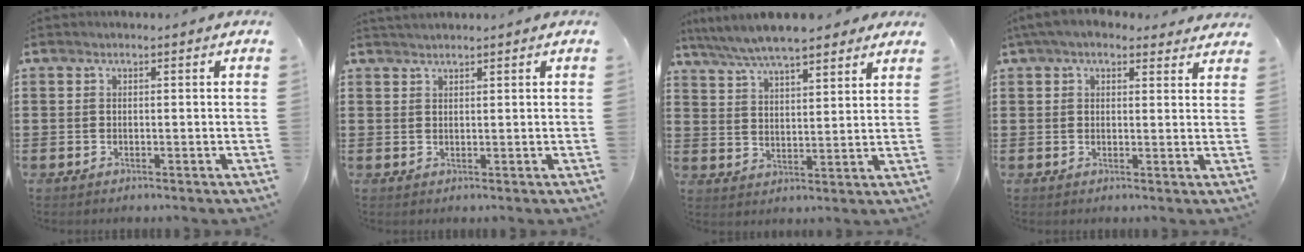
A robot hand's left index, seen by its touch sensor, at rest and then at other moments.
{"total": 1.2, "force": [1.1, 0.1, 0.3], "torque": [-0.006, 0.001, 0.022]}
{"total": 7.1, "force": [6.4, 1.2, 2.8], "torque": [-0.078, -0.019, 0.115]}
{"total": 4.6, "force": [3.8, 1.5, 2.2], "torque": [-0.054, -0.003, 0.070]}